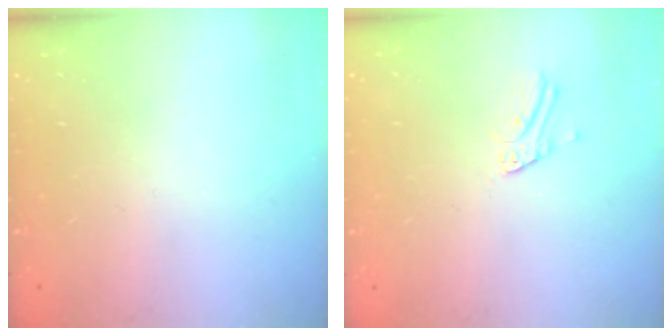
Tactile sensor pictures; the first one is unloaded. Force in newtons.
{"total": 4.6, "press": 4.6, "slide": 0.3}